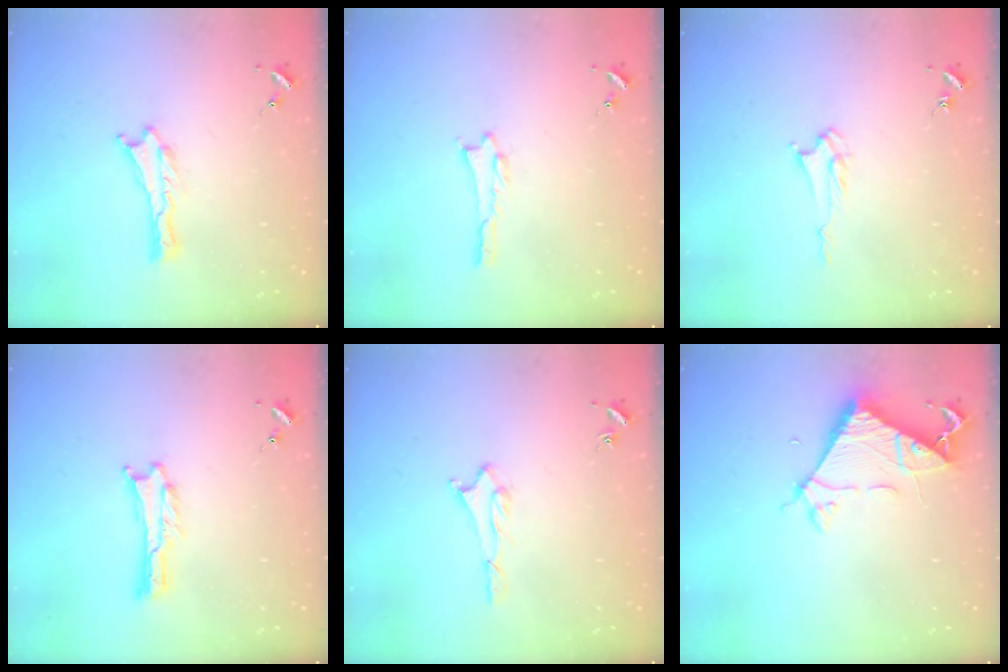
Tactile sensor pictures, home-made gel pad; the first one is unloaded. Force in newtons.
{"total": 0.0}
{"total": 2.4, "press": 2.4, "slide": 0.3}
{"total": 0.0}
{"total": 1.6, "press": 1.6, "slide": 0.2}
{"total": 6.8, "press": 6.8, "slide": 0.6}